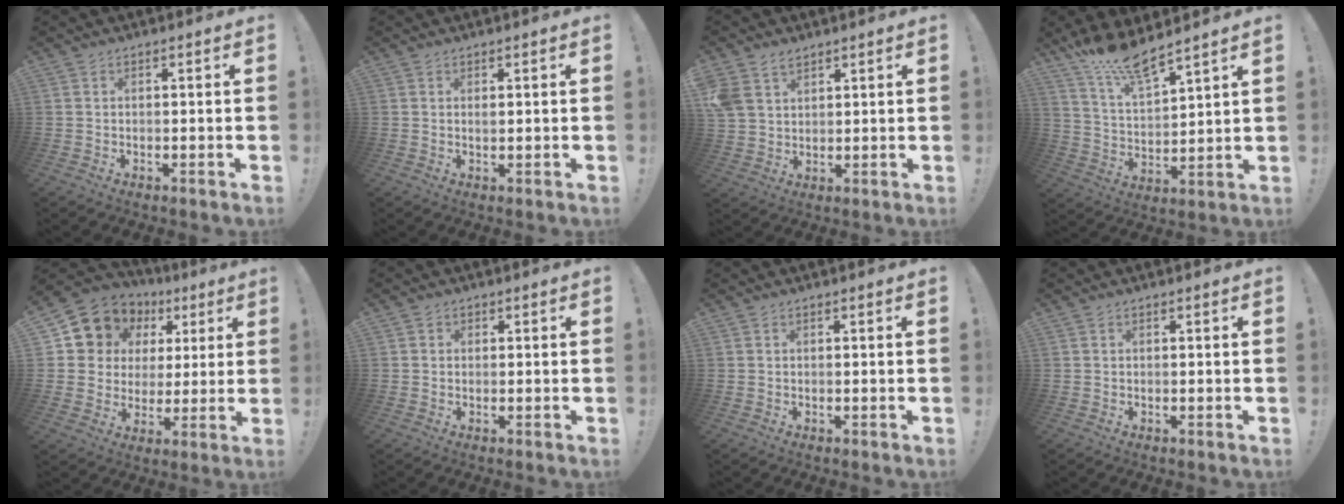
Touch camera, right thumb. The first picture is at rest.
{"total": 0.6, "force": [0.3, 0.5, 0.0], "torque": [0.007, -0.003, 0.005]}
{"total": 7.0, "force": [4.4, 4.7, 2.6], "torque": [-0.055, -0.011, 0.091]}
{"total": 11.2, "force": [10.0, 1.5, 5.0], "torque": [-0.110, -0.065, 0.180]}
{"total": 11.1, "force": [6.0, 9.0, 2.7], "torque": [-0.050, -0.040, 0.124]}
{"total": 1.0, "force": [0.1, 1.0, 0.3], "torque": [-0.002, 0.001, 0.001]}
{"total": 0.0}
{"total": 0.0}